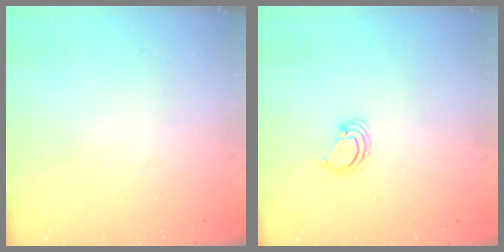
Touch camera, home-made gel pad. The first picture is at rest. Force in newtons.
{"total": 2.9, "press": 2.9, "slide": 0.3}